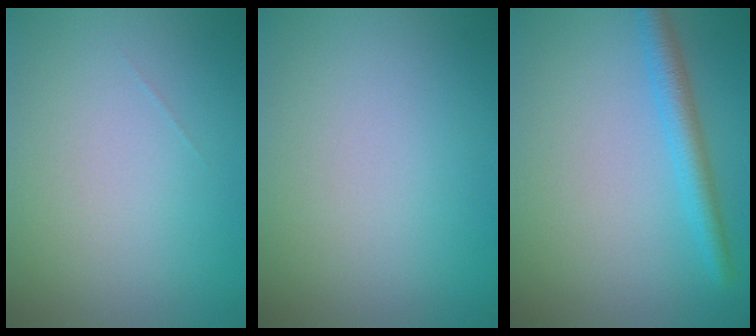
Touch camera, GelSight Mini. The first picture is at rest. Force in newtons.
{"total": 0.0}
{"total": 3.0, "press": 3.0, "slide": 0.2}